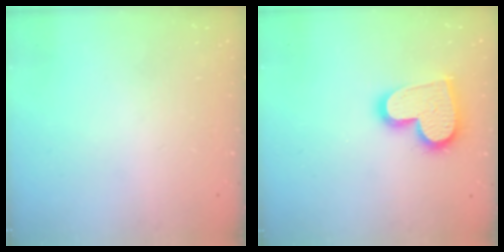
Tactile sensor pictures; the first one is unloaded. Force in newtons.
{"total": 15.5, "press": 15.5, "slide": 1.1}